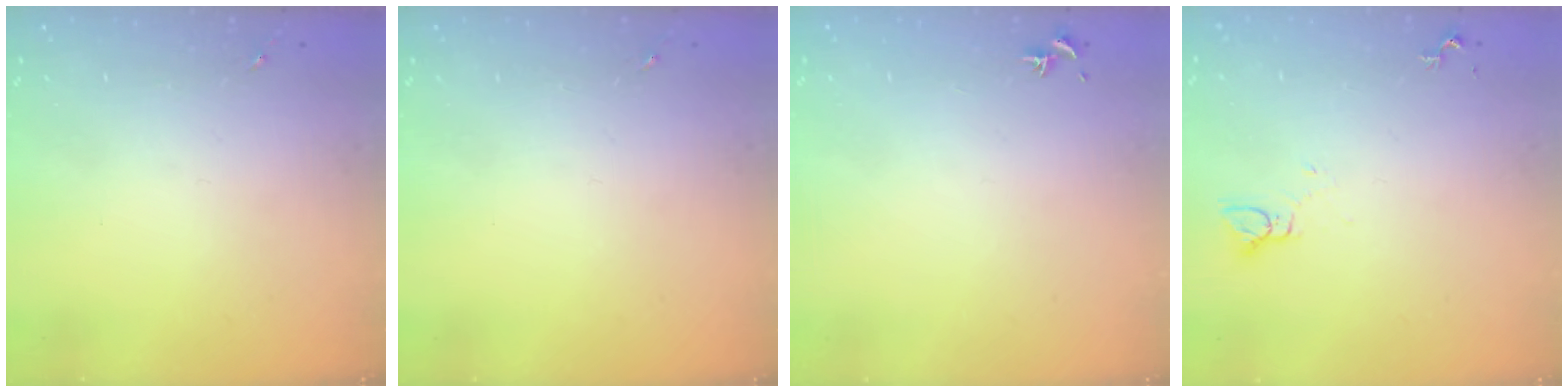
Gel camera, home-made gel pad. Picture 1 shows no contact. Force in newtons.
{"total": 0.0}
{"total": 0.7, "press": 0.5, "slide": 0.4}
{"total": 2.8, "press": 2.8, "slide": 0.1}